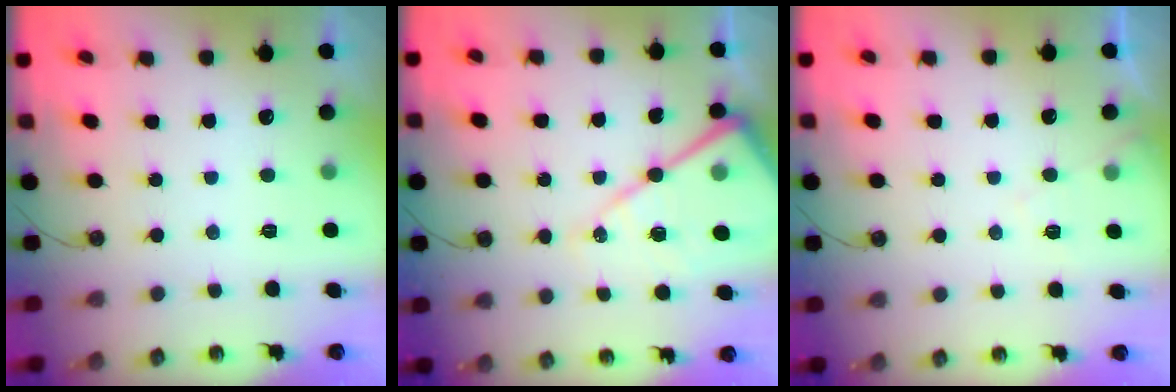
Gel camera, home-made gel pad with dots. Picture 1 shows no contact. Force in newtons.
{"total": 18.2, "press": 18.1, "slide": 1.5}
{"total": 4.5, "press": 4.4, "slide": 0.7}